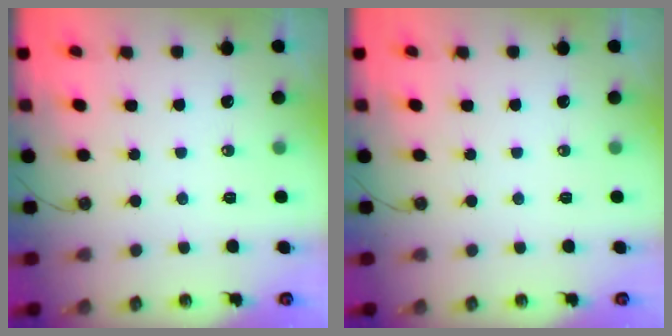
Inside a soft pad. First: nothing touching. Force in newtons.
{"total": 0.0}